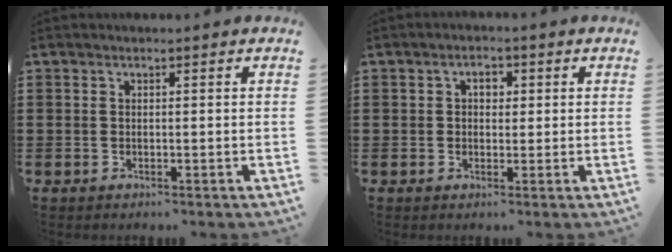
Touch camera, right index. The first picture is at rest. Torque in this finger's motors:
{"motor_torque": [0.42, 0.37, 0.01, 0.03]}